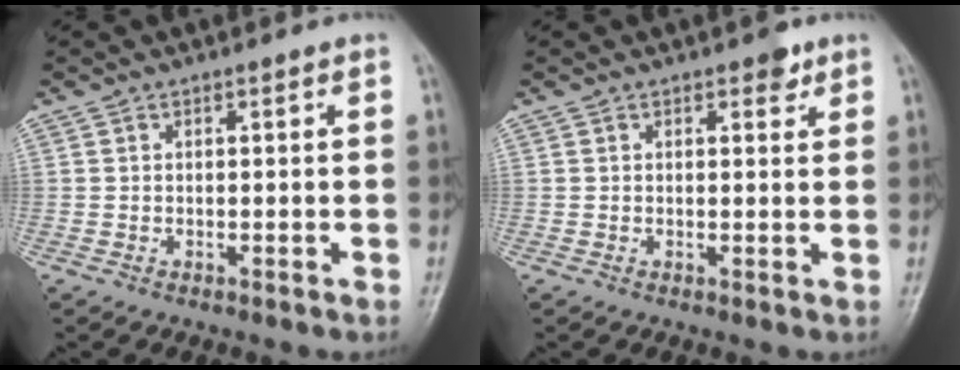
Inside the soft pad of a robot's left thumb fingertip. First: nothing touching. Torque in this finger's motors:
{"motor_torque": [0.66, 0.18, 0.13, -0.24, 0.01]}